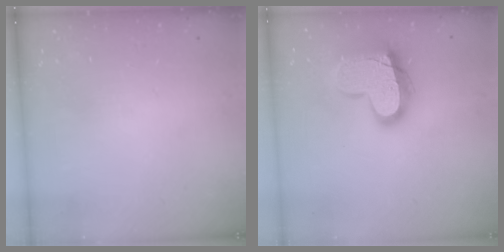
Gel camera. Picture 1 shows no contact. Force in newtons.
{"total": 17.6, "press": 17.6, "slide": 1.2}